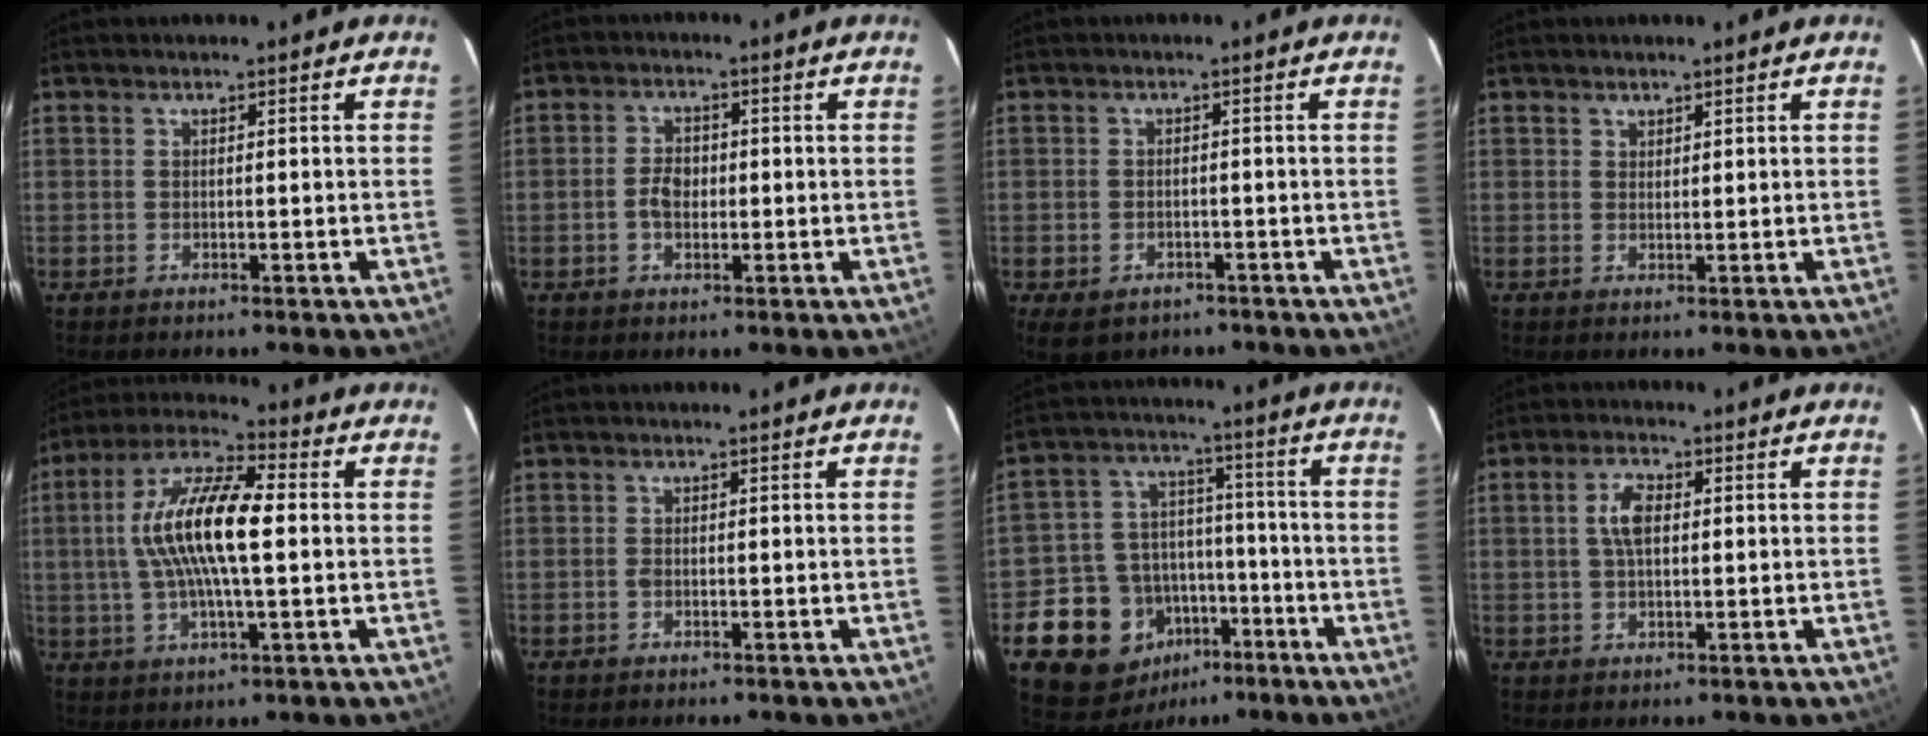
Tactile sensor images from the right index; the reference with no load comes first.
{"total": 4.1, "force": [-0.6, 2.8, 2.9], "torque": [-0.055, 0.007, -0.009]}
{"total": 7.1, "force": [-4.4, 4.6, 3.3], "torque": [-0.073, -0.014, -0.060]}
{"total": 1.1, "force": [0.8, 0.7, 0.1], "torque": [0.000, 0.002, 0.014]}
{"total": 15.0, "force": [1.0, 4.1, 14.4], "torque": [-0.282, 0.016, 0.009]}
{"total": 0.7, "force": [-0.2, 0.5, 0.5], "torque": [-0.010, 0.001, -0.006]}
{"total": 15.3, "force": [-6.8, 12.3, 6.0], "torque": [-0.151, 0.041, -0.080]}
{"total": 4.6, "force": [0.7, 2.4, 3.9], "torque": [-0.076, 0.010, 0.014]}